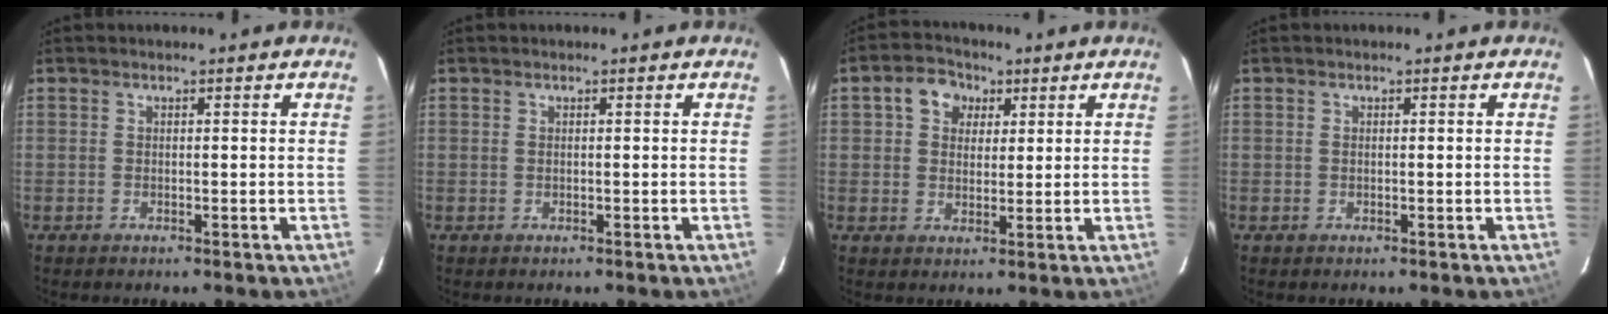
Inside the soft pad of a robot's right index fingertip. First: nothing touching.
{"total": 0.0}
{"total": 6.0, "force": [2.4, 4.9, 2.6], "torque": [-0.045, 0.020, 0.039]}
{"total": 0.0}